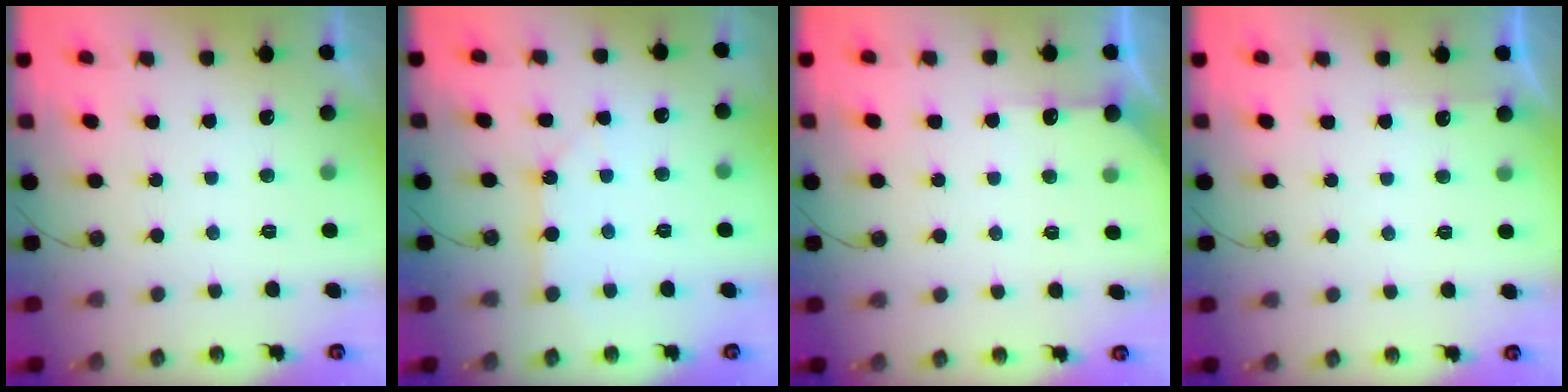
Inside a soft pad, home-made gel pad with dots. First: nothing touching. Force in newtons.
{"total": 3.2, "press": 3.2, "slide": 0.2}
{"total": 5.8, "press": 5.7, "slide": 0.5}
{"total": 2.7, "press": 2.7, "slide": 0.4}